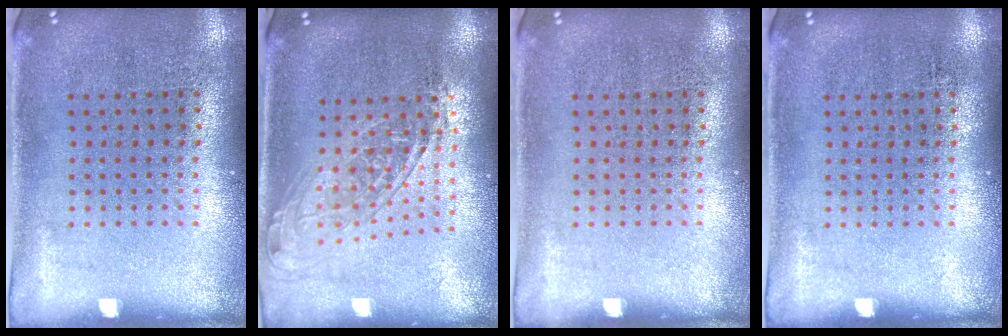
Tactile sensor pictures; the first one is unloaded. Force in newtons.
{"total": 1.5, "press": 1.3, "slide": 0.9}
{"total": 0.0}
{"total": 0.0}